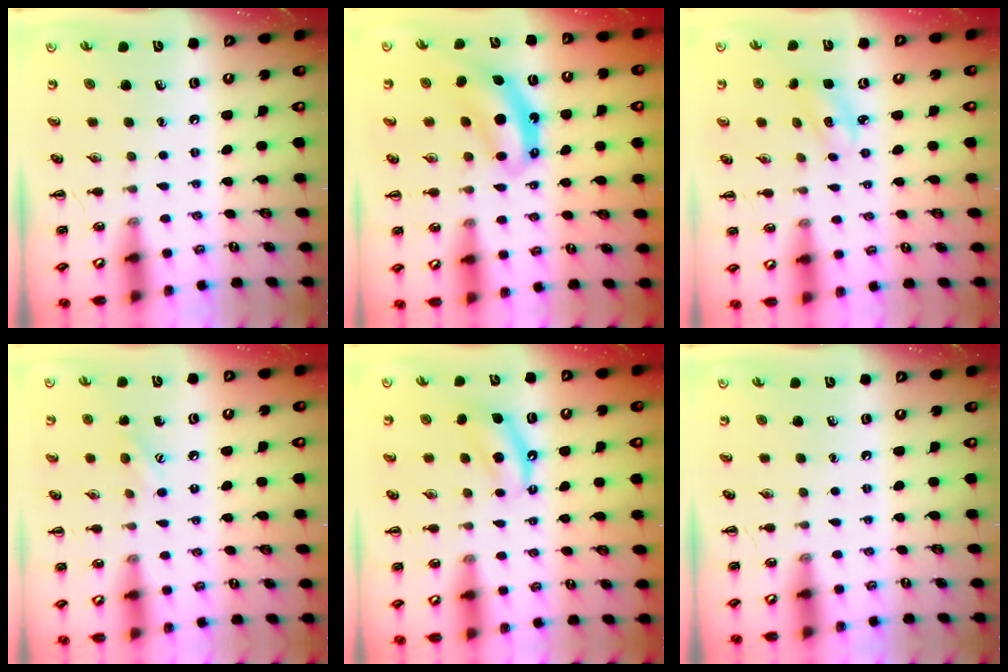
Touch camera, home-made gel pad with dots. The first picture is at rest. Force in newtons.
{"total": 6.8, "press": 6.7, "slide": 0.5}
{"total": 2.8, "press": 2.7, "slide": 0.7}
{"total": 6.7, "press": 6.6, "slide": 1.5}
{"total": 5.6, "press": 5.4, "slide": 1.5}
{"total": 0.0}